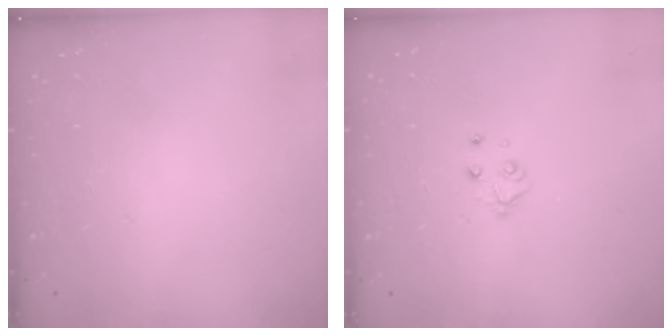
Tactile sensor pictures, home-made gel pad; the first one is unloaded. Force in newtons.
{"total": 3.4, "press": 3.4, "slide": 0.4}